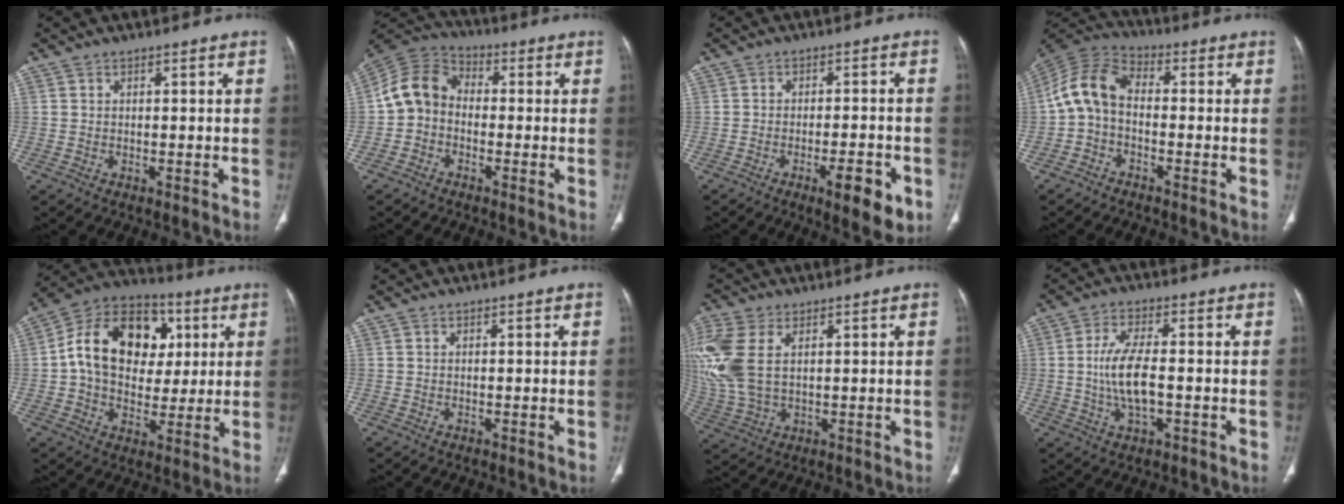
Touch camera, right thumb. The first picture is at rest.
{"total": 8.6, "force": [-1.3, 7.0, 4.8], "torque": [-0.084, 0.031, -0.043]}
{"total": 8.1, "force": [-3.7, 2.5, 6.7], "torque": [-0.087, 0.009, -0.049]}
{"total": 8.7, "force": [-1.2, 5.7, 6.4], "torque": [-0.124, 0.029, -0.041]}
{"total": 19.8, "force": [3.6, 14.6, 12.8], "torque": [-0.186, 0.017, 0.054]}
{"total": 0.0}
{"total": 14.0, "force": [3.6, 8.4, 10.6], "torque": [-0.280, 0.002, 0.078]}
{"total": 8.3, "force": [-0.8, 3.4, 7.6], "torque": [-0.156, 0.006, -0.016]}